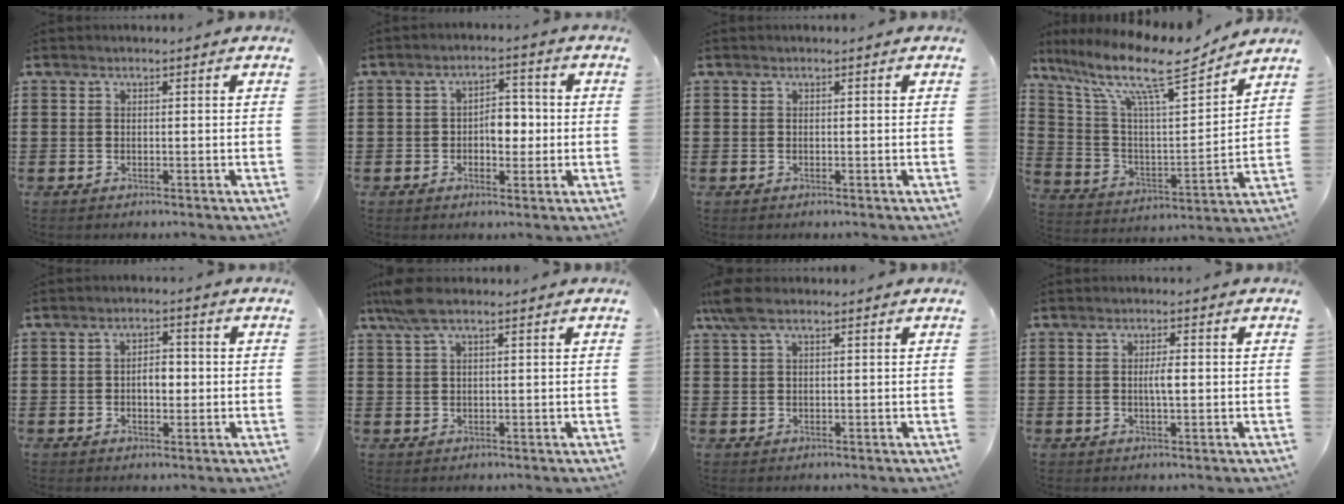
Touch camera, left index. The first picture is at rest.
{"total": 4.6, "force": [-0.4, 2.7, 3.7], "torque": [-0.058, 0.005, -0.015]}
{"total": 0.0}
{"total": 13.9, "force": [10.2, 2.4, 9.1], "torque": [-0.212, -0.052, 0.170]}
{"total": 3.4, "force": [-0.3, 1.8, 2.9], "torque": [-0.049, 0.002, -0.010]}
{"total": 4.2, "force": [2.4, 0.9, 3.3], "torque": [-0.076, 0.001, 0.042]}
{"total": 3.9, "force": [2.1, 1.2, 3.1], "torque": [-0.072, 0.001, 0.036]}
{"total": 2.7, "force": [0.0, 0.6, 2.6], "torque": [-0.049, -0.001, -0.001]}